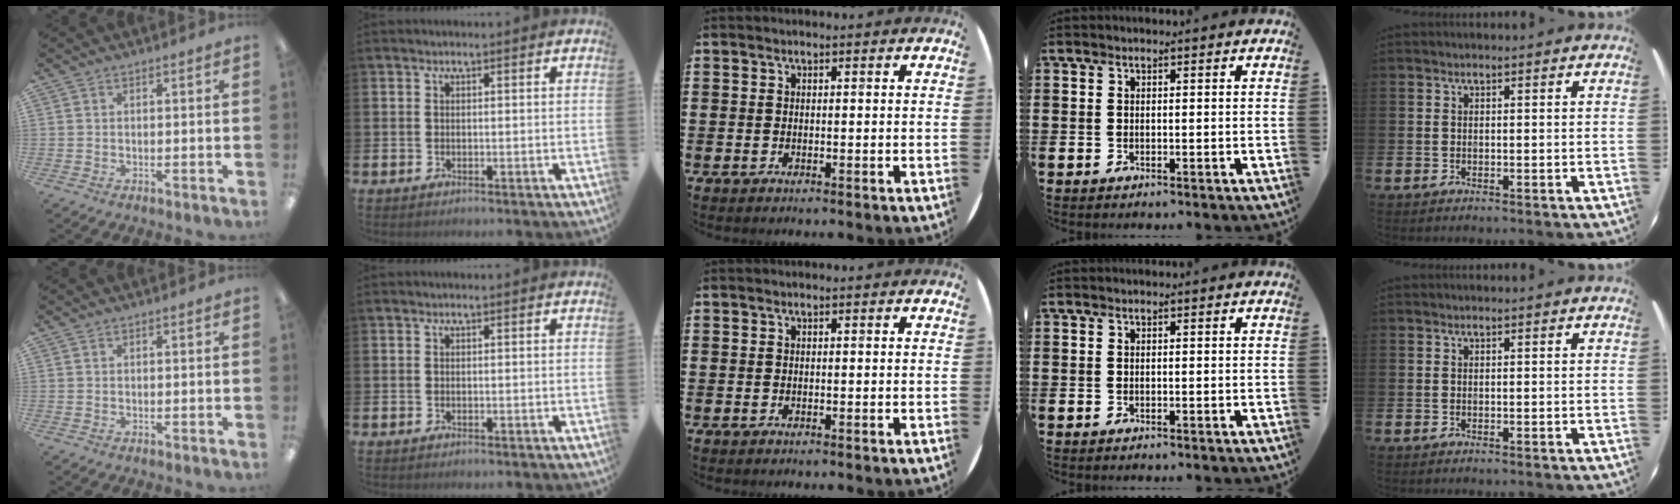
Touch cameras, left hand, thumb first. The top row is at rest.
{}